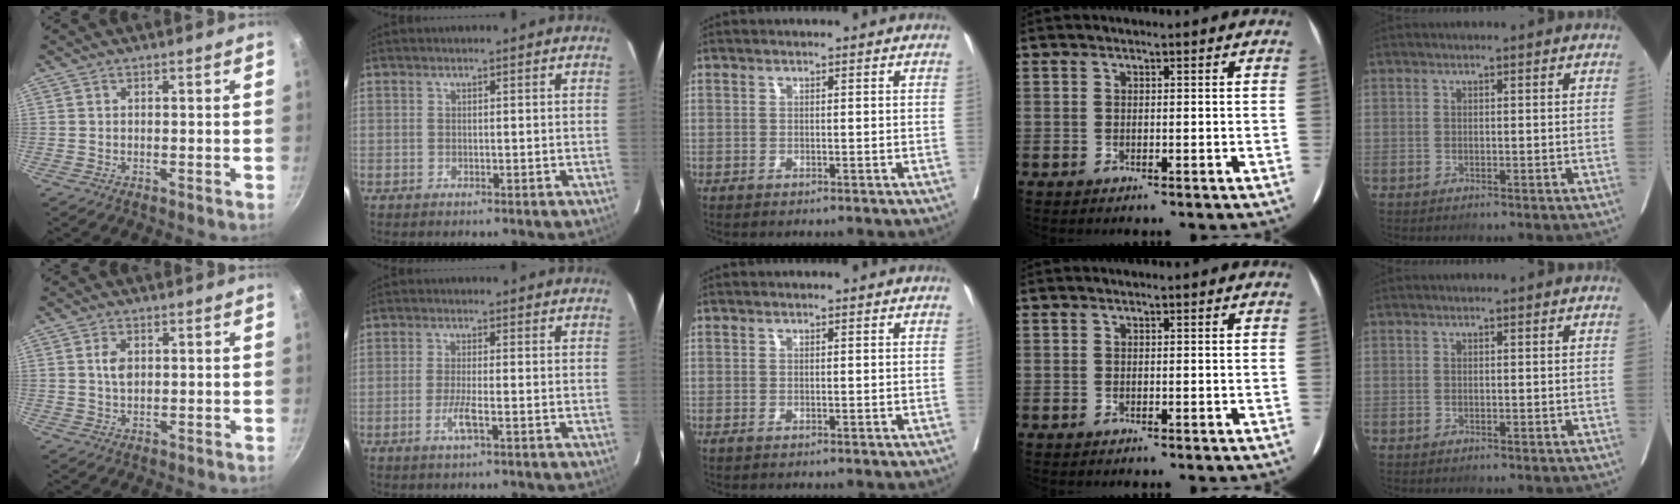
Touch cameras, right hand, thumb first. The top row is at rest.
{"thumb": {"total": 3.1, "force": [0.6, 1.9, 2.3], "torque": [-0.037, -0.003, 0.012]}, "index": {"total": 3.2, "force": [-1.3, 0.1, 2.9], "torque": [-0.061, -0.005, -0.026]}}